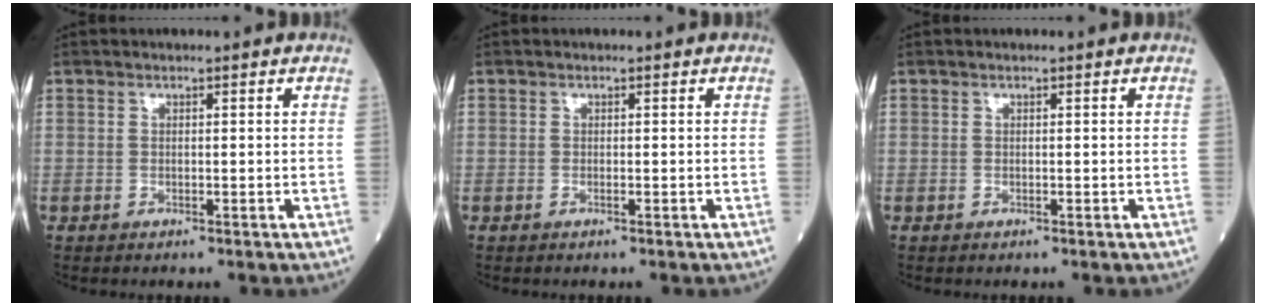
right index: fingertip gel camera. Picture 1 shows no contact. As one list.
[{"total": 0.0}, {"total": 0.0}]